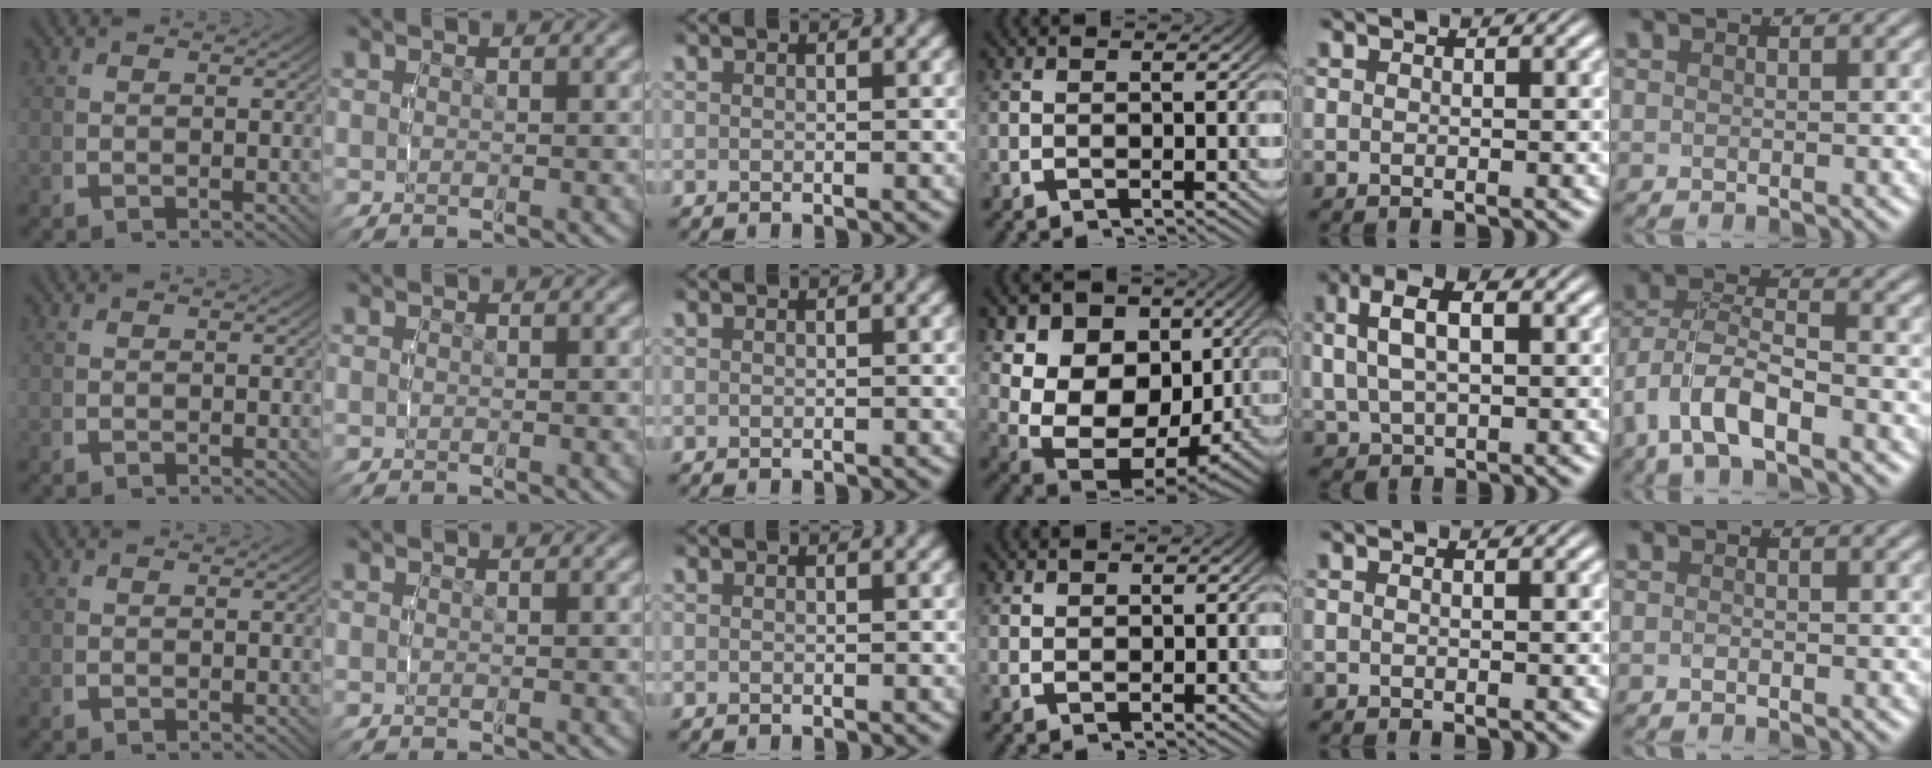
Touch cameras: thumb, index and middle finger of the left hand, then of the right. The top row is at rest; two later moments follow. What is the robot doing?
{"motion": "lift_and_place", "object": "cloth"}